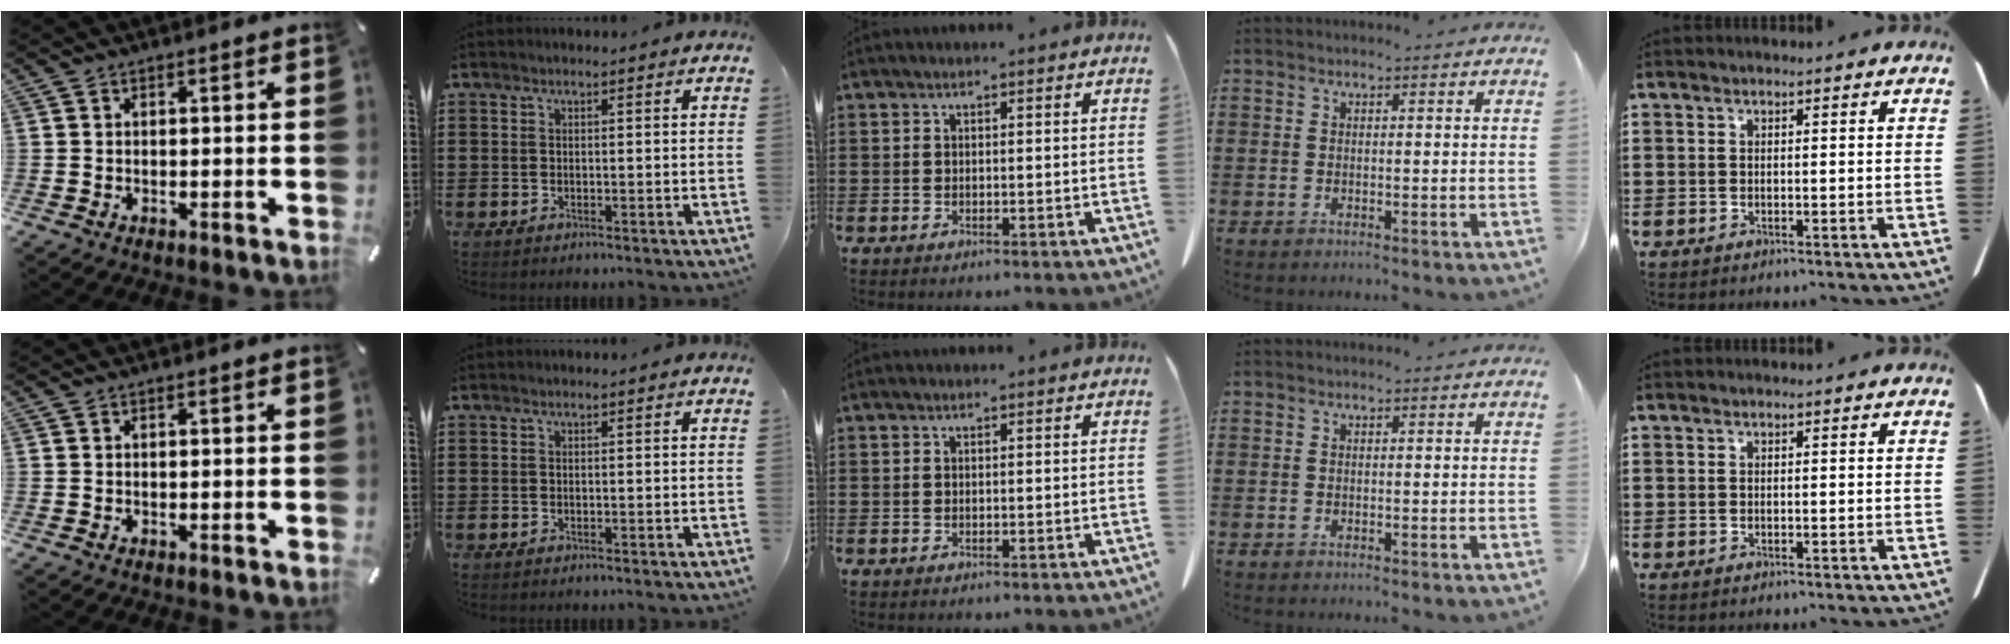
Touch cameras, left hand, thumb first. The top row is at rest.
{}